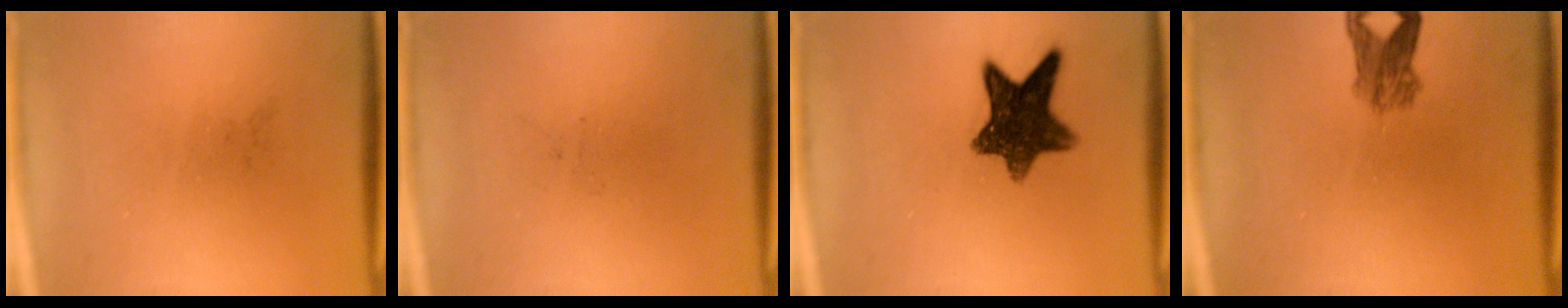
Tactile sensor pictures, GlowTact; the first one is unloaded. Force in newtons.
{"total": 0.0}
{"total": 10.8}
{"total": 3.7}